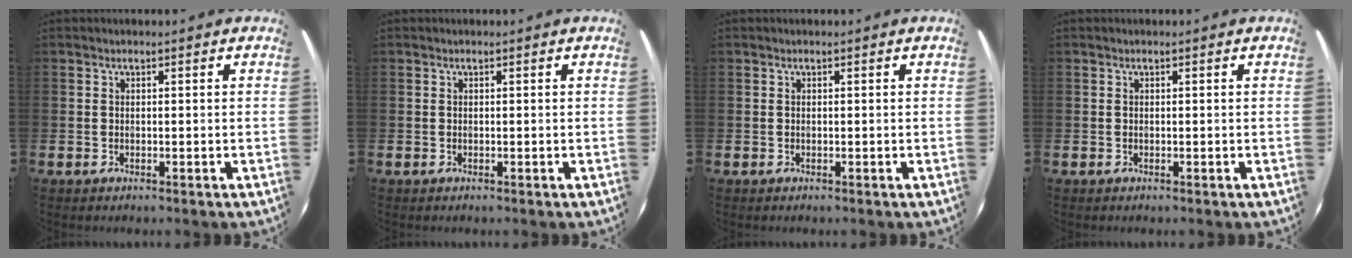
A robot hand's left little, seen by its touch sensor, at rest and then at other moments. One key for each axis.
{"total": 0.0}
{"total": 0.0}
{"total": 0.0}